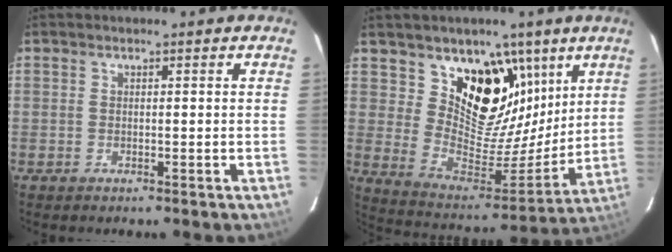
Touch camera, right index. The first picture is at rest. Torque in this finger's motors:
{"motor_torque": [0.52, 0.31, 0.42, 0.07]}